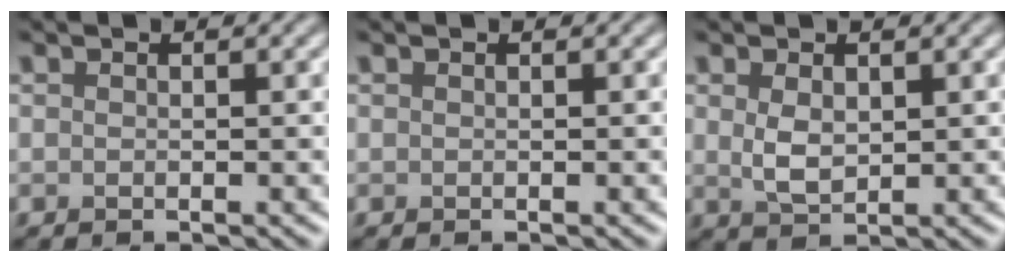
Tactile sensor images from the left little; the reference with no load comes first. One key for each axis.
{"total": 0.0}
{"total": 2.5, "fx": 0.5, "fy": 1.5, "fz": 1.9, "tx": -0.046, "ty": -0.003, "tz": 0.015}